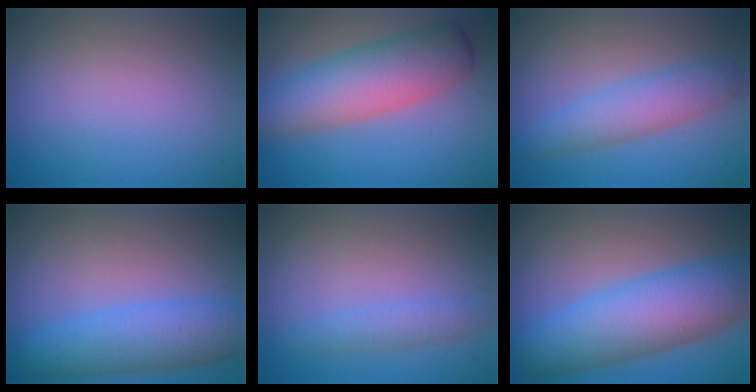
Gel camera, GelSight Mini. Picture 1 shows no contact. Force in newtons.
{"total": 7.6, "press": 7.6, "slide": 0.2}
{"total": 4.1, "press": 4.1, "slide": 0.2}
{"total": 6.3, "press": 6.3, "slide": 0.4}
{"total": 2.0, "press": 1.9, "slide": 0.2}
{"total": 9.2, "press": 9.2, "slide": 0.1}